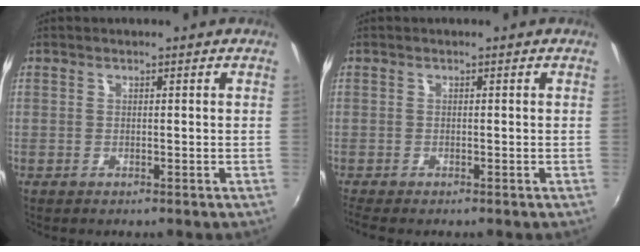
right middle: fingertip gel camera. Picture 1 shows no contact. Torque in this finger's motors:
{"motor_torque": [0.49, -0.37, 0.11, 0.04]}